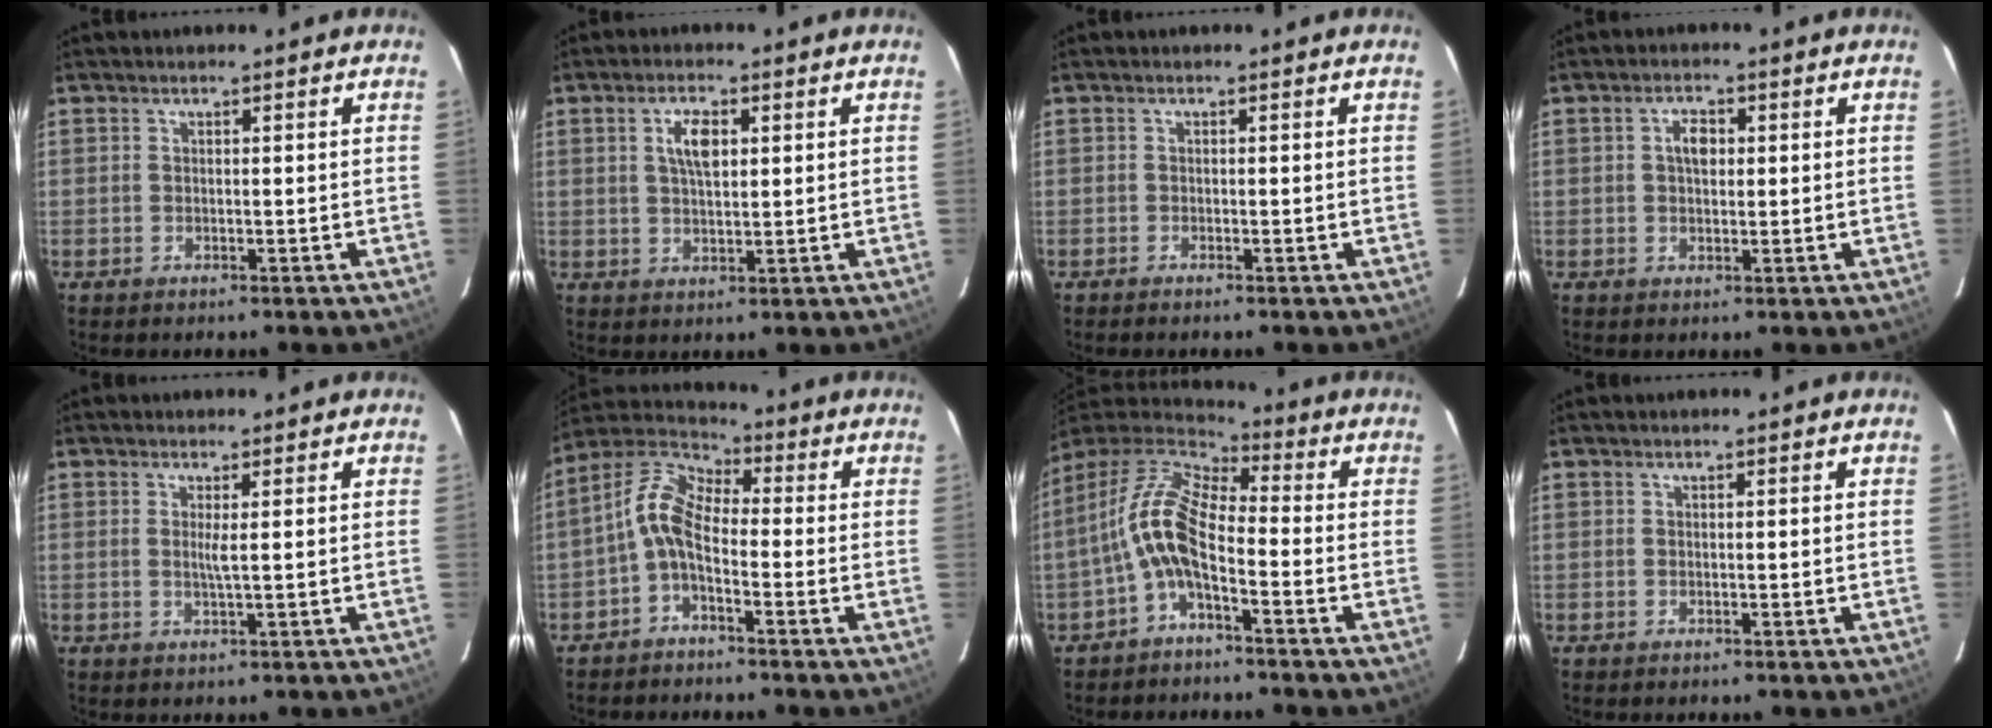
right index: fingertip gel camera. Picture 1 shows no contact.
{"total": 5.0, "force": [1.6, 2.2, 4.2], "torque": [-0.075, 0.007, 0.030]}
{"total": 0.5, "force": [-0.5, 0.0, 0.2], "torque": [-0.004, -0.001, -0.011]}
{"total": 3.2, "force": [0.6, 2.0, 2.4], "torque": [-0.040, 0.010, 0.010]}
{"total": 1.9, "force": [0.3, -0.2, 1.9], "torque": [-0.033, -0.003, 0.003]}
{"total": 7.4, "force": [-2.4, 3.8, 5.9], "torque": [-0.130, 0.023, -0.057]}
{"total": 11.4, "force": [-3.1, 4.7, 9.9], "torque": [-0.204, 0.016, -0.068]}
{"total": 0.0}